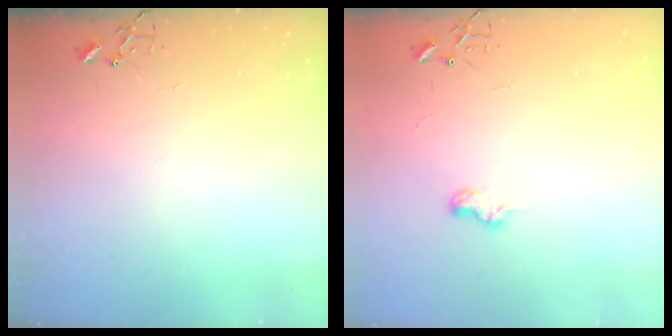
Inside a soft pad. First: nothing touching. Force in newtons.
{"total": 6.3, "press": 6.3, "slide": 0.8}